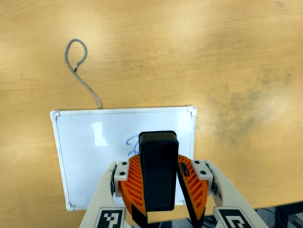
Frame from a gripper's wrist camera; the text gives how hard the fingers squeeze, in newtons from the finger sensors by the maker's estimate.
{"total": 6.3, "left": 6.7, "right": 5.9}